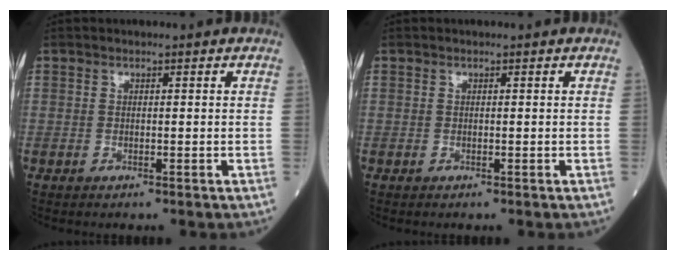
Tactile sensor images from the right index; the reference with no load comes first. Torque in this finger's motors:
{"motor_torque": [-0.02, 0.02, -0.01, 0.00]}